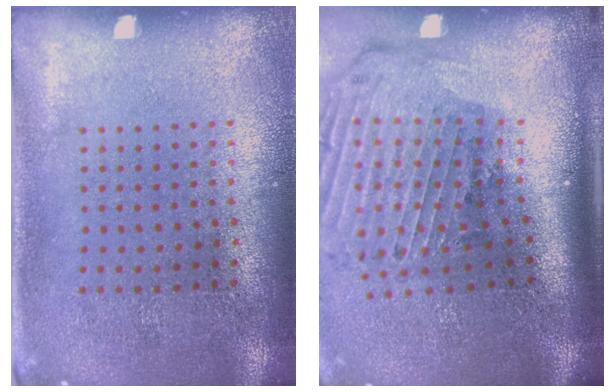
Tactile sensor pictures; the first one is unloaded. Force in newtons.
{"total": 3.2, "press": 2.1, "slide": 2.4}